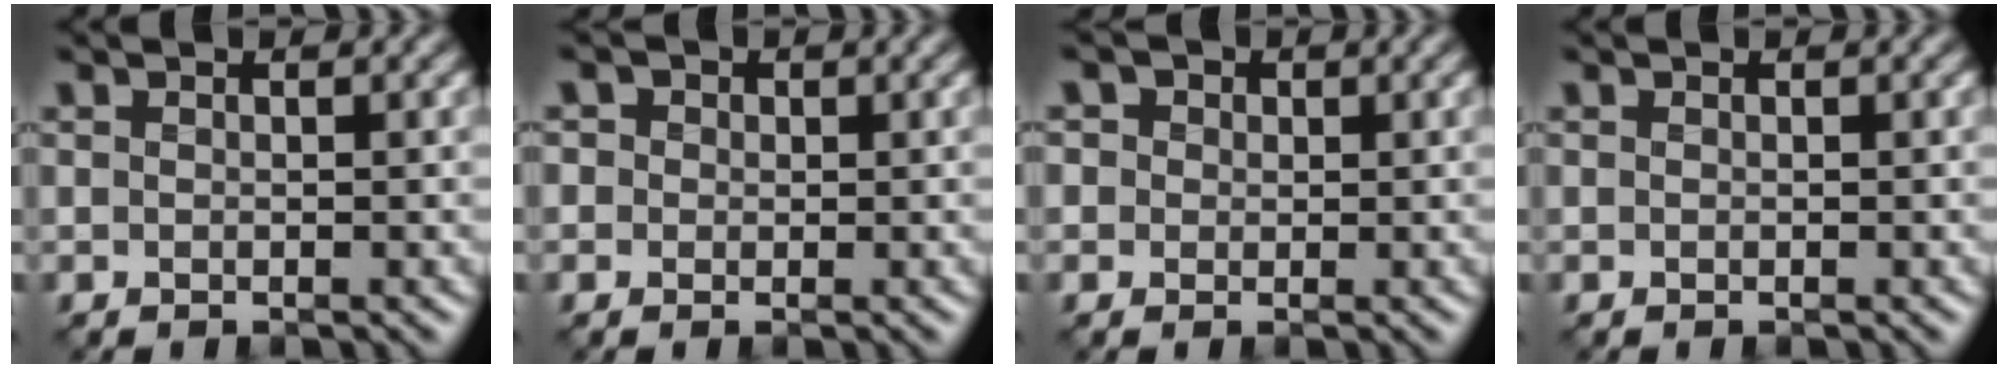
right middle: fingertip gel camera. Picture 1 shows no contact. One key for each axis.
{"total": 2.5, "fx": 1.0, "fy": 2.0, "fz": 1.0, "tx": -0.010, "ty": 0.018, "tz": -0.003}
{"total": 3.6, "fx": 1.7, "fy": 2.8, "fz": 1.5, "tx": -0.025, "ty": 0.019, "tz": 0.004}
{"total": 0.0}